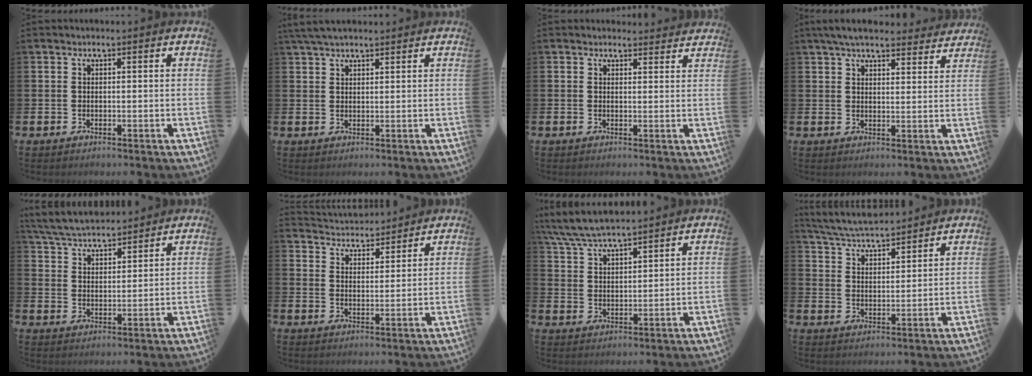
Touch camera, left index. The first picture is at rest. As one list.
[{"total": 3.7, "force": [3.2, 1.0, 1.6], "torque": [-0.031, -0.004, 0.057]}, {"total": 1.9, "force": [1.9, 0.5, -0.1], "torque": [0.013, -0.011, 0.031]}, {"total": 6.0, "force": [5.6, 1.3, 1.8], "torque": [-0.036, -0.023, 0.100]}, {"total": 5.3, "force": [5.2, 0.9, 0.6], "torque": [-0.032, -0.028, 0.092]}, {"total": 4.4, "force": [4.3, 0.7, -0.3], "torque": [-0.010, -0.028, 0.076]}, {"total": 6.4, "force": [6.1, 0.7, 1.7], "torque": [-0.054, -0.024, 0.112]}, {"total": 5.5, "force": [5.4, 0.4, 1.0], "torque": [-0.039, -0.032, 0.095]}]